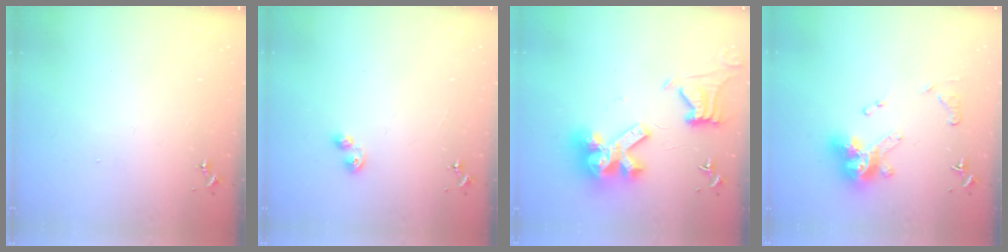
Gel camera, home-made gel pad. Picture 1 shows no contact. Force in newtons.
{"total": 3.5, "press": 3.5, "slide": 0.4}
{"total": 19.4, "press": 19.2, "slide": 2.4}
{"total": 14.6, "press": 14.5, "slide": 1.5}